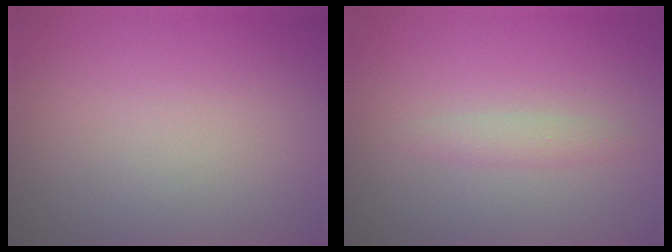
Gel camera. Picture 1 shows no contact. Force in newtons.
{"total": 1.3, "press": 1.3, "slide": 0.1}